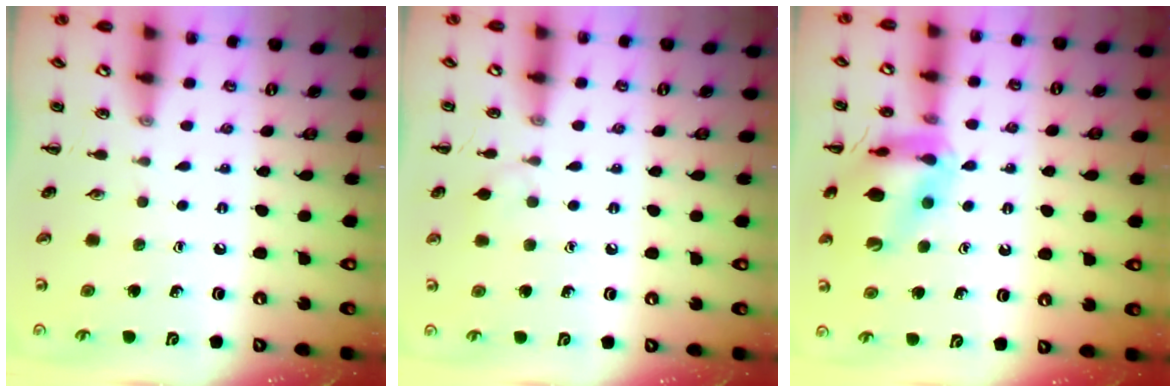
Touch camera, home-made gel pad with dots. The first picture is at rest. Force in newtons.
{"total": 5.6, "press": 5.3, "slide": 1.6}
{"total": 14.2, "press": 14.1, "slide": 2.0}